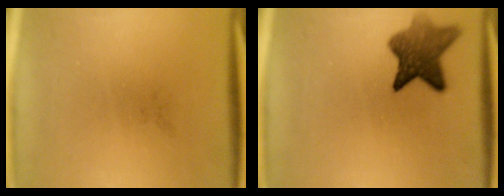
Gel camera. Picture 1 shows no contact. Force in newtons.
{"total": 7.5}